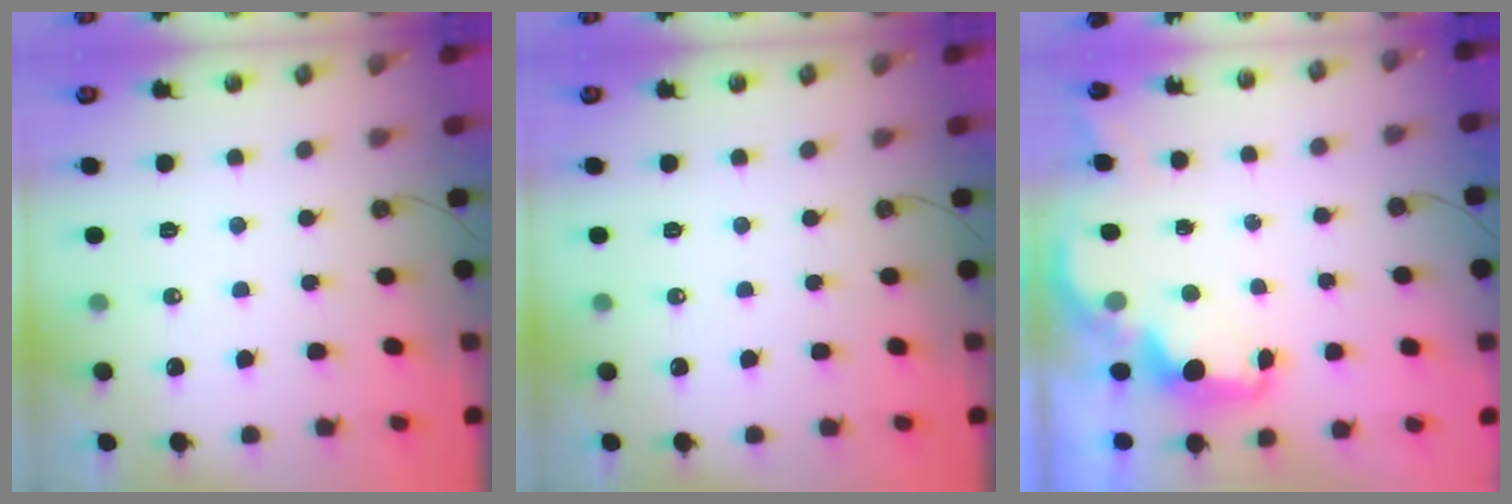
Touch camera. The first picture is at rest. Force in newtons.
{"total": 0.0}
{"total": 2.0, "press": 1.9, "slide": 0.7}